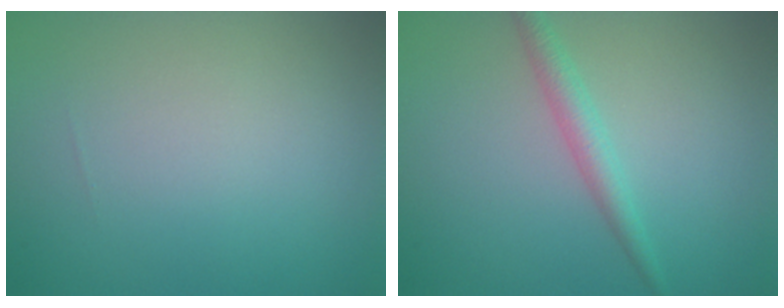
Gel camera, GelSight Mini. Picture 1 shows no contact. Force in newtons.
{"total": 2.2, "press": 2.1, "slide": 0.1}